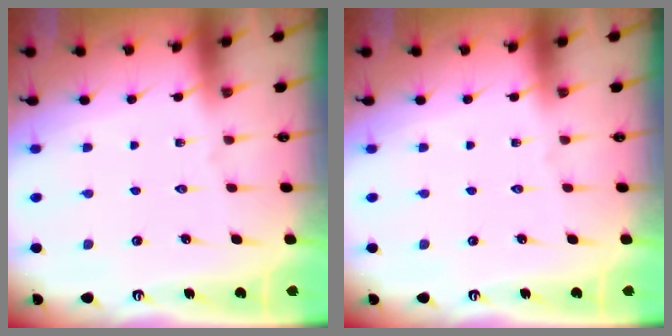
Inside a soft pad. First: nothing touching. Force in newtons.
{"total": 0.0}